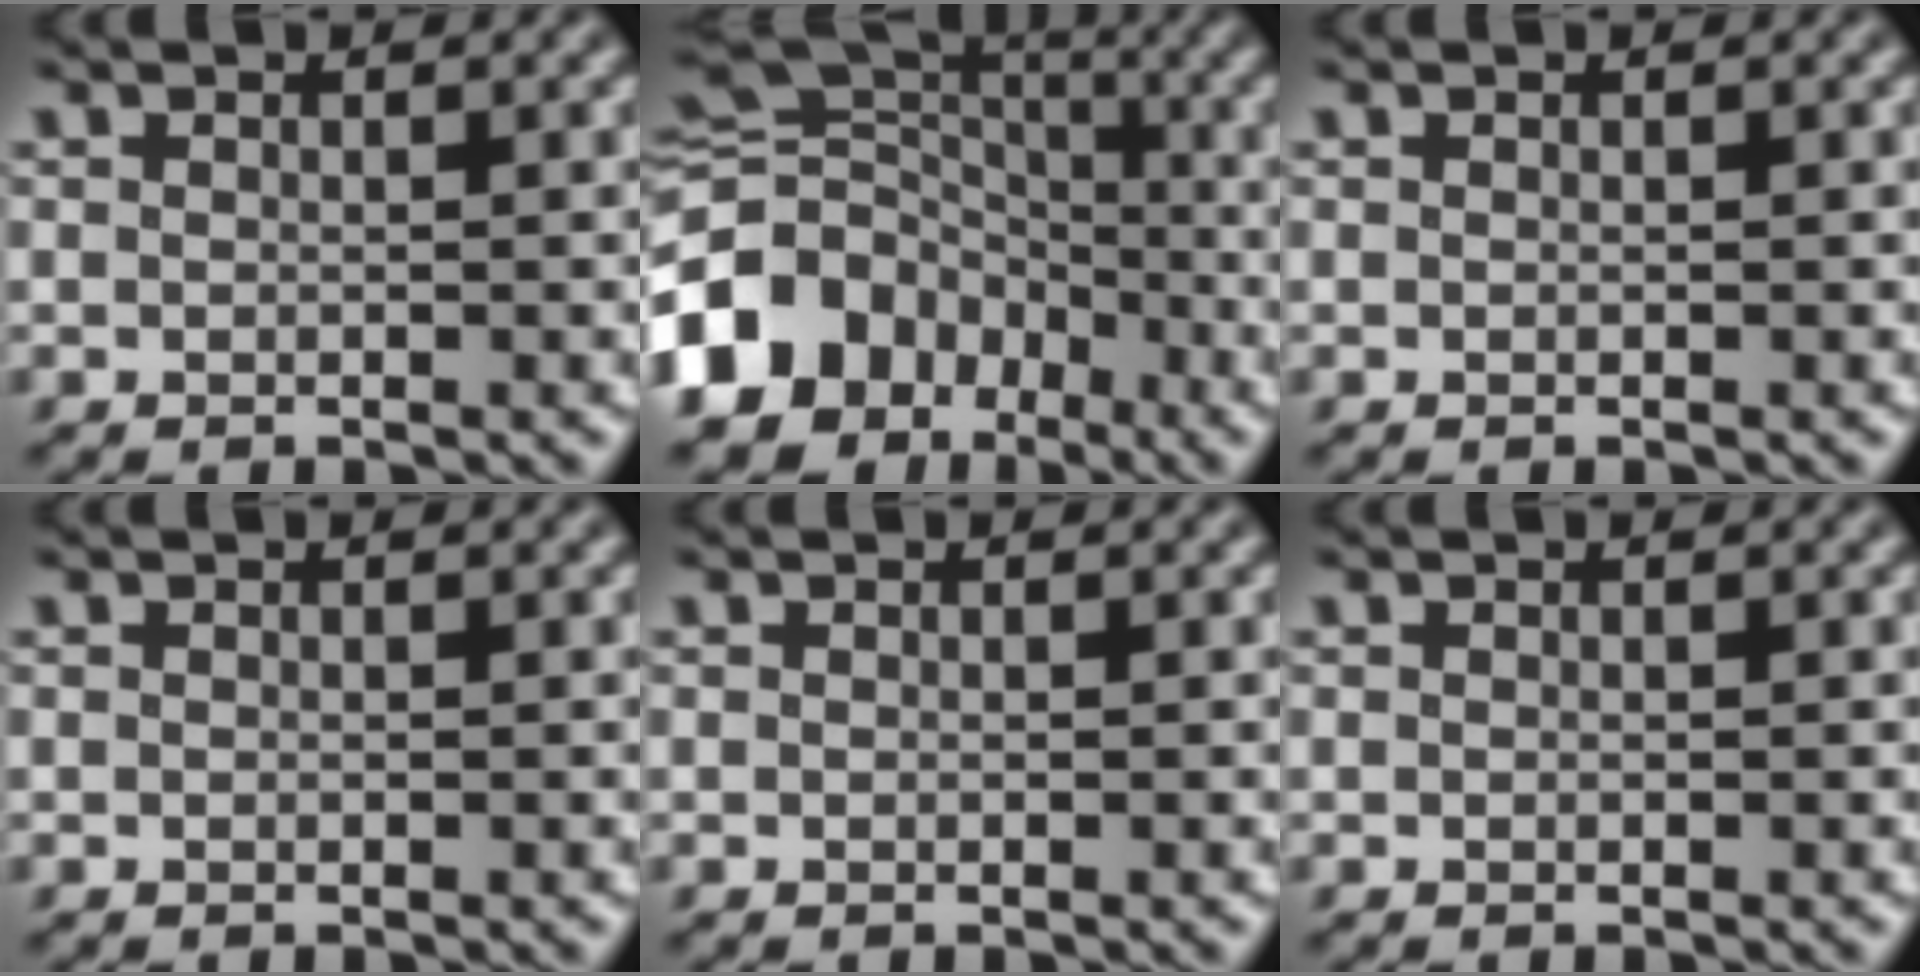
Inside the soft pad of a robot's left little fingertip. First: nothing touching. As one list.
[{"total": 13.0, "force": [-6.4, 9.8, 5.5], "torque": [-0.131, 0.014, -0.126]}, {"total": 0.0}, {"total": 0.0}, {"total": 0.0}, {"total": 0.0}]